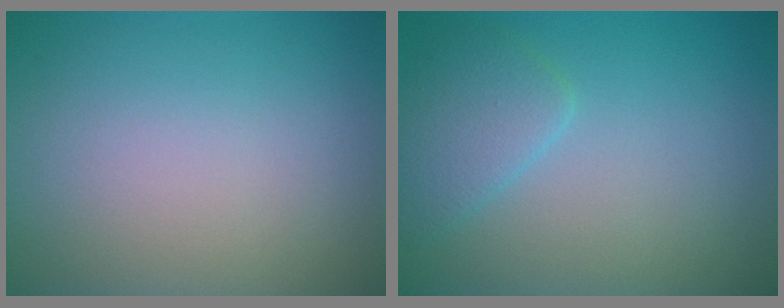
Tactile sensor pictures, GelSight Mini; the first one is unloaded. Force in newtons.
{"total": 2.5, "press": 2.5, "slide": 0.1}